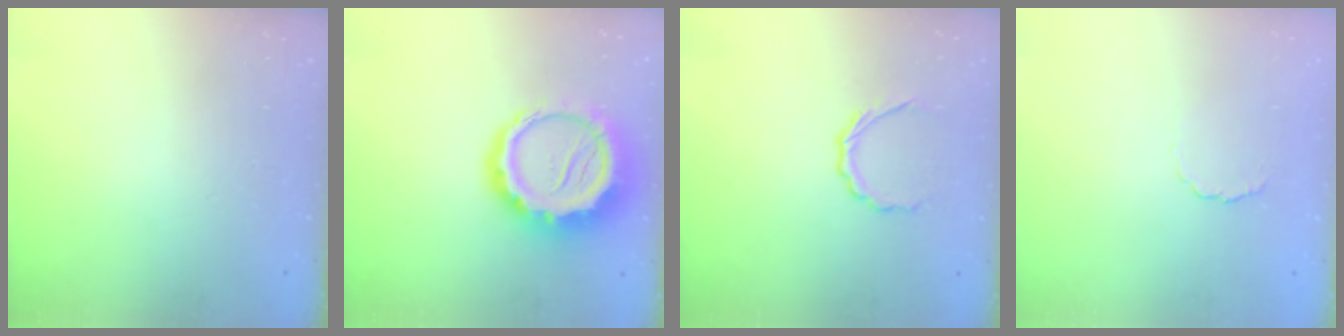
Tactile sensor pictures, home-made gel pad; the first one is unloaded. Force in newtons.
{"total": 14.7, "press": 14.4, "slide": 3.1}
{"total": 5.1, "press": 4.9, "slide": 1.4}
{"total": 2.4, "press": 2.4, "slide": 0.5}